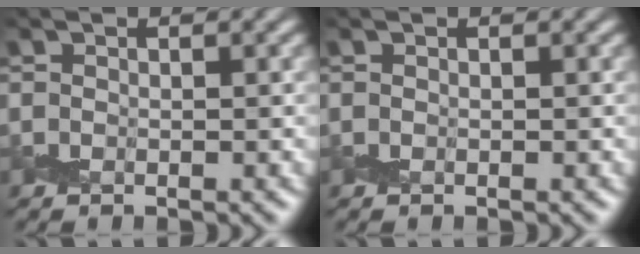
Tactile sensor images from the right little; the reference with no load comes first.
{"total": 0.0}